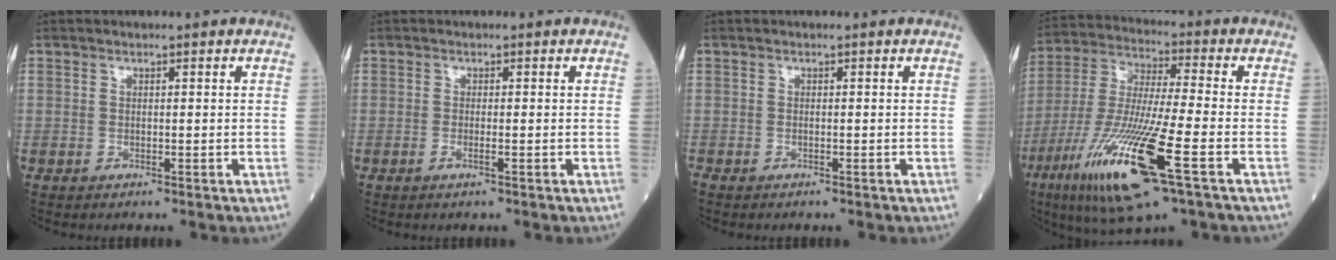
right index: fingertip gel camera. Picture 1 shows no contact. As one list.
[{"total": 0.9, "force": [-0.4, -0.1, 0.8], "torque": [-0.016, -0.001, -0.007]}, {"total": 0.9, "force": [-0.8, 0.1, 0.3], "torque": [-0.007, -0.002, -0.013]}, {"total": 18.7, "force": [-8.2, 1.5, 16.7], "torque": [-0.366, -0.040, -0.152]}]